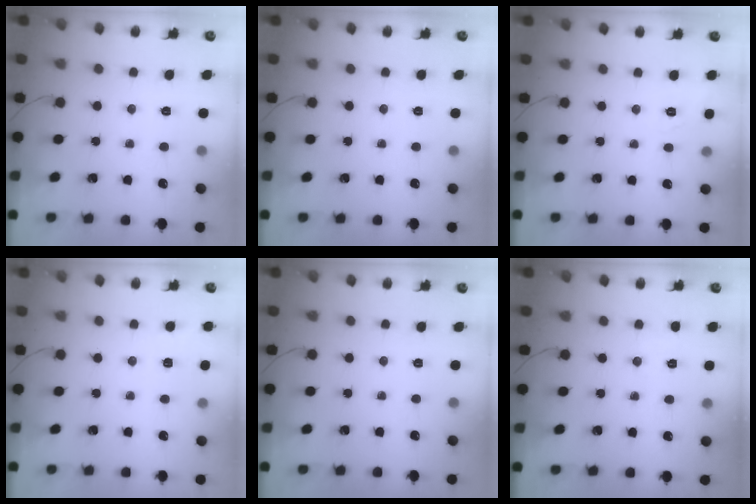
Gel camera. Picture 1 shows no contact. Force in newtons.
{"total": 0.0}
{"total": 7.8, "press": 7.5, "slide": 2.1}
{"total": 2.6, "press": 2.1, "slide": 1.6}
{"total": 0.0}
{"total": 1.2, "press": 0.3, "slide": 1.2}